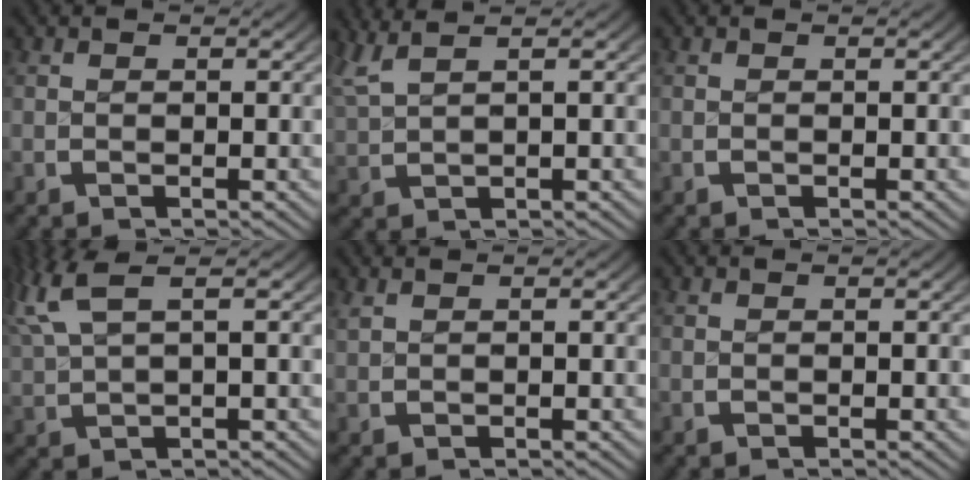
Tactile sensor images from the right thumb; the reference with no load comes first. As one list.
[{"total": 3.0, "force": [2.1, 1.2, 1.8], "torque": [-0.039, 0.006, 0.041]}, {"total": 0.0}, {"total": 4.6, "force": [2.3, 2.5, 3.2], "torque": [-0.077, 0.006, 0.042]}, {"total": 0.8, "force": [0.6, 0.3, 0.4], "torque": [-0.004, 0.004, 0.012]}, {"total": 0.0}]